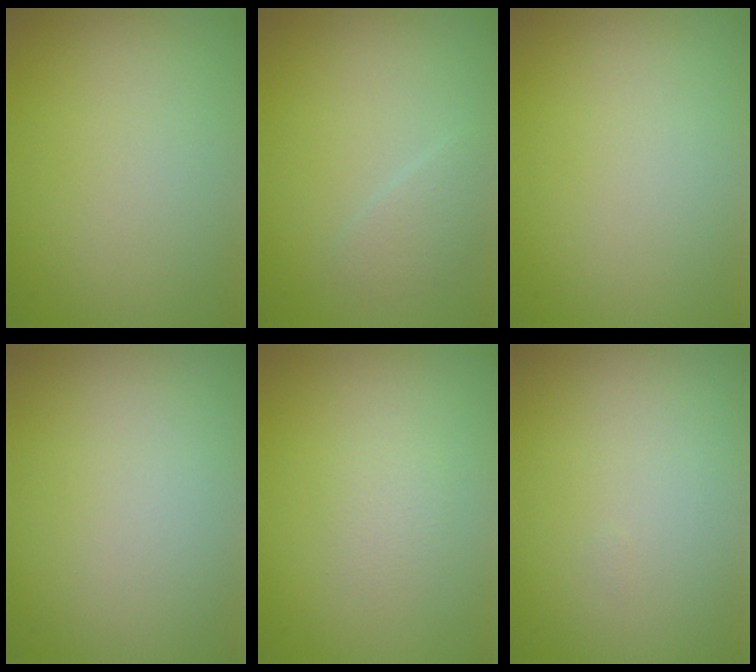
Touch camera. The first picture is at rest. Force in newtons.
{"total": 1.3, "press": 1.3, "slide": 0.1}
{"total": 0.0}
{"total": 0.0}
{"total": 1.1, "press": 1.1, "slide": 0.1}
{"total": 0.0}